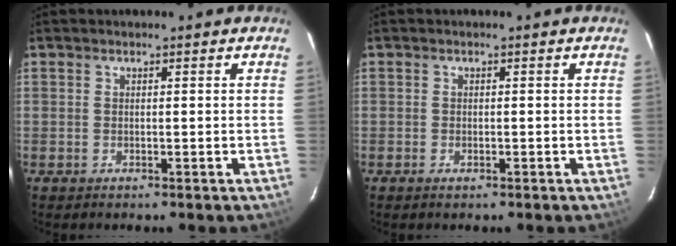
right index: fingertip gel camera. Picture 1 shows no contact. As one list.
[{"total": 0.9, "force": [-0.6, 0.5, 0.4], "torque": [-0.007, -0.002, -0.012]}]